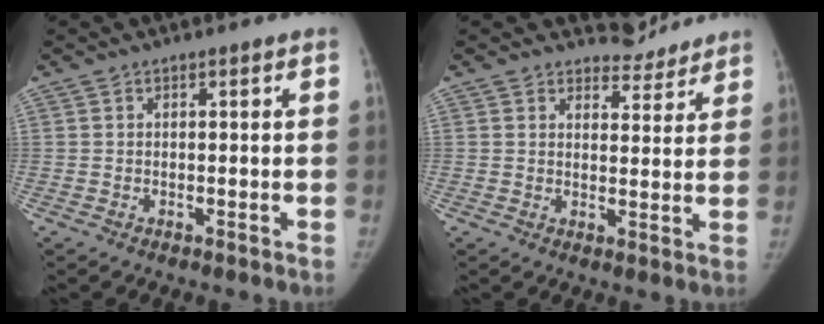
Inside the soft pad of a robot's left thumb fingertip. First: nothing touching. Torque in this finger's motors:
{"motor_torque": [0.71, -0.04, 0.19, 0.02, -0.02]}